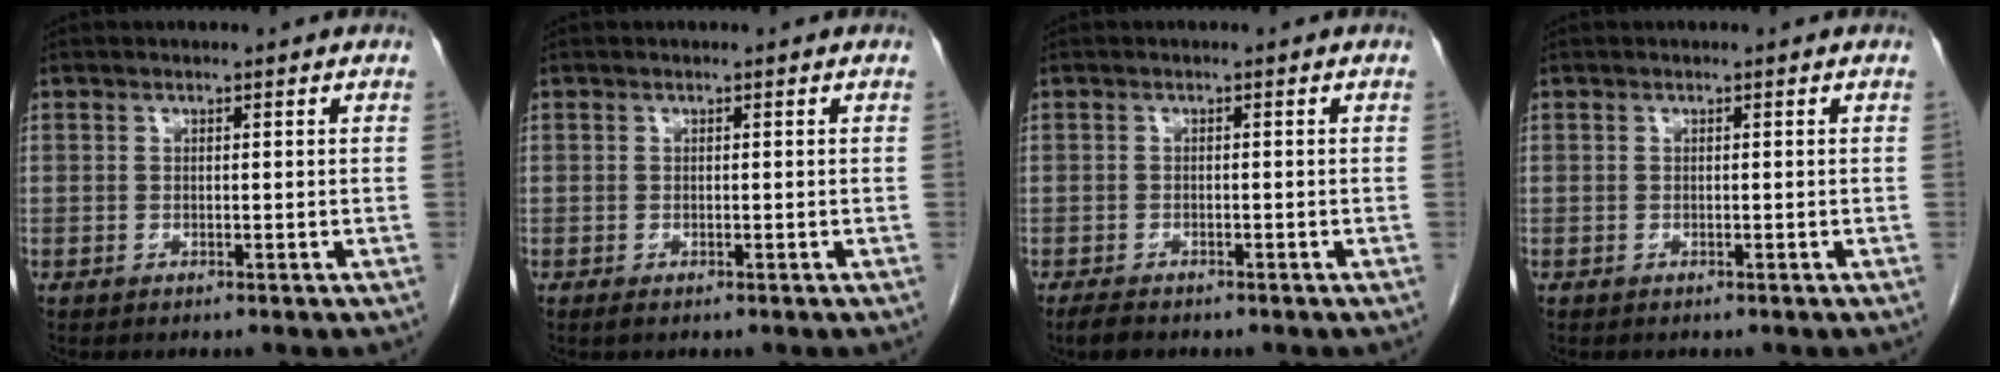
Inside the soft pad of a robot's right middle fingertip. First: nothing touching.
{"total": 0.7, "force": [-0.5, 0.2, 0.5], "torque": [-0.011, -0.001, -0.004]}
{"total": 2.6, "force": [-2.1, 0.9, 1.3], "torque": [-0.031, -0.006, -0.031]}
{"total": 0.0}